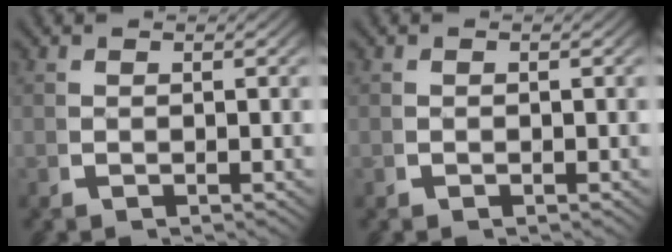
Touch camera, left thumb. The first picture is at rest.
{"total": 0.0}